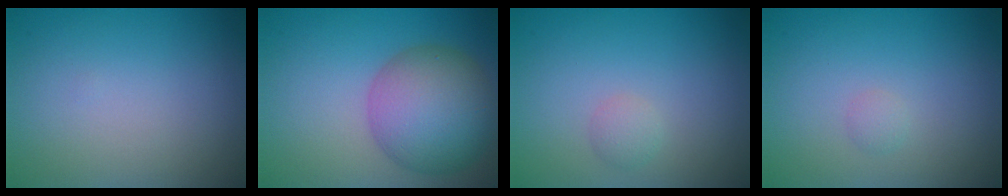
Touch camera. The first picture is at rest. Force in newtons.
{"total": 8.1, "press": 8.1, "slide": 0.3}
{"total": 1.1, "press": 1.1, "slide": 0.0}
{"total": 0.6, "press": 0.6, "slide": 0.1}